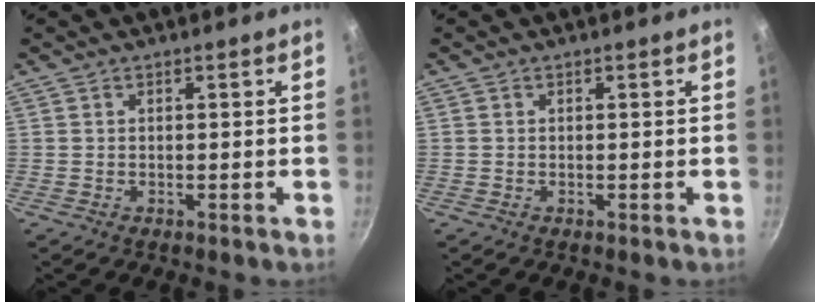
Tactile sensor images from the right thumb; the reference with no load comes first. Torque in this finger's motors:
{"motor_torque": [0.19, 0.05, 0.15, 0.27, -0.03]}